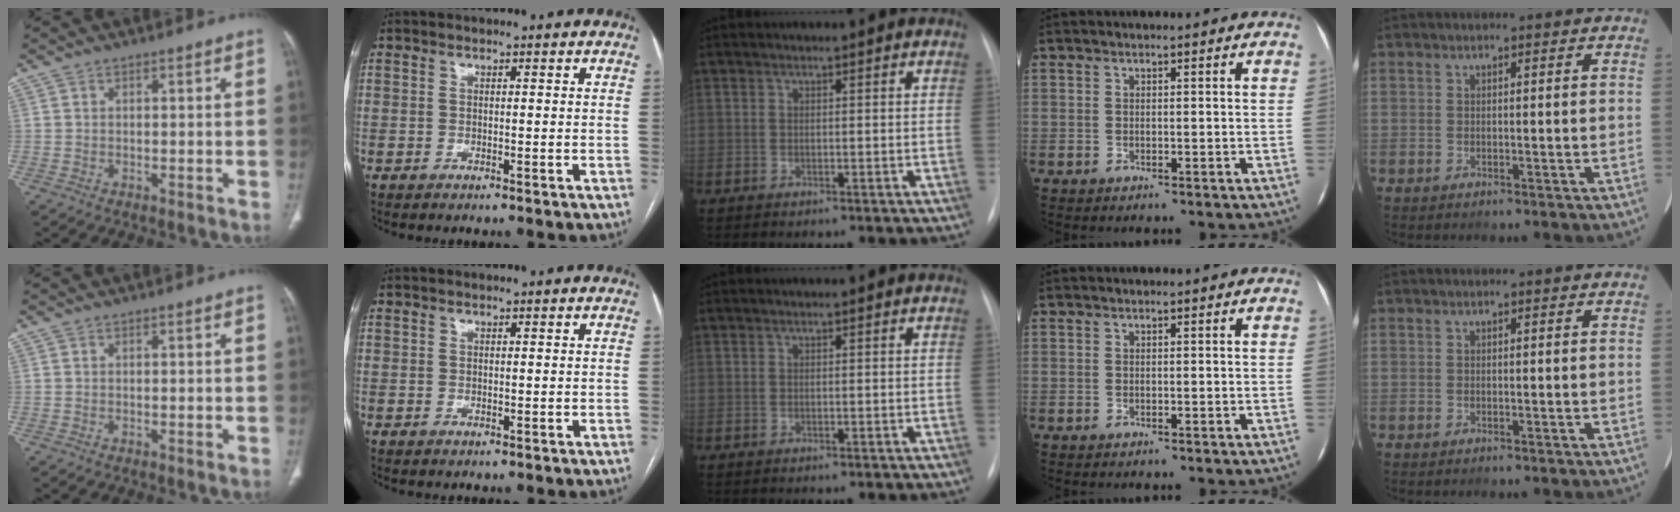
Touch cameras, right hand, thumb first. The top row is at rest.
{}